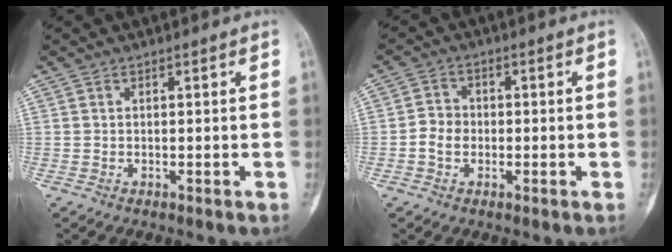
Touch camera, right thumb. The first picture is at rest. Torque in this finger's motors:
{"motor_torque": [0.41, 0.09, 0.16, -0.35, -0.03]}